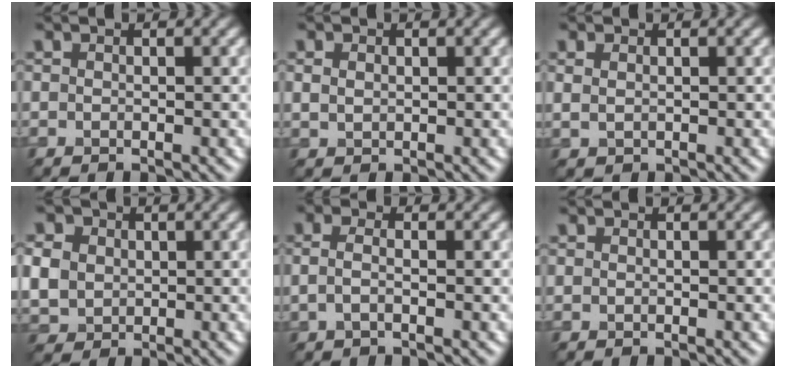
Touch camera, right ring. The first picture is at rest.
{"total": 1.1, "force": [0.3, 0.8, 0.7], "torque": [-0.017, -0.001, 0.007]}
{"total": 1.1, "force": [0.4, 0.6, 0.9], "torque": [-0.024, -0.002, 0.011]}
{"total": 6.5, "force": [1.3, 5.5, 3.1], "torque": [-0.087, 0.022, 0.016]}
{"total": 1.6, "force": [-0.3, 0.6, 1.4], "torque": [-0.040, -0.001, -0.015]}
{"total": 0.0}